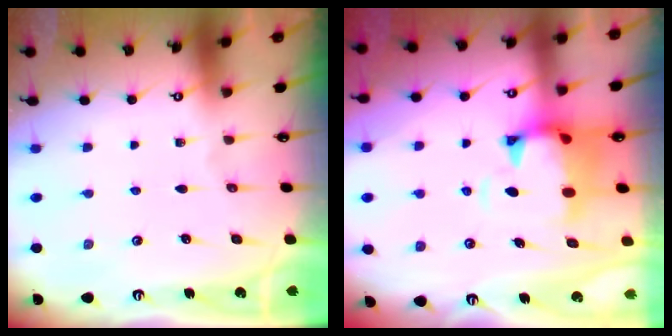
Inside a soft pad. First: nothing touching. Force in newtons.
{"total": 2.7, "press": 2.3, "slide": 1.4}